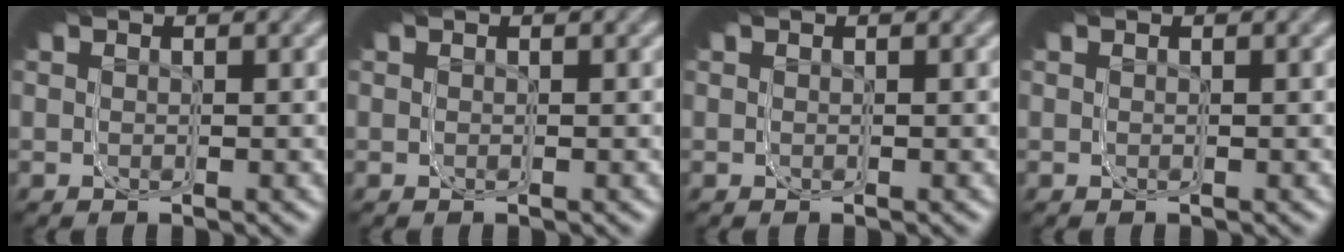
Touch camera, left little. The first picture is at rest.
{"total": 0.0}
{"total": 0.0}
{"total": 0.0}